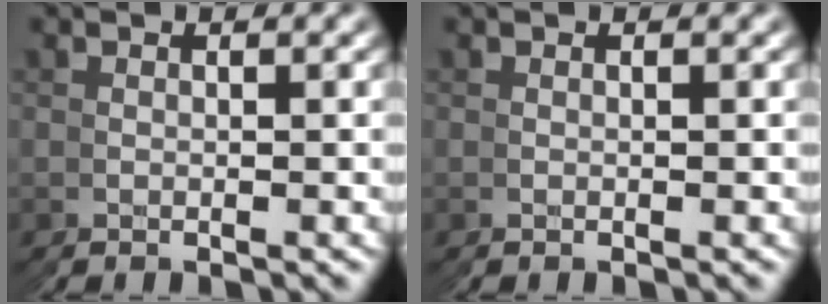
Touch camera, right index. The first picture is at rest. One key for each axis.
{"total": 0.0}